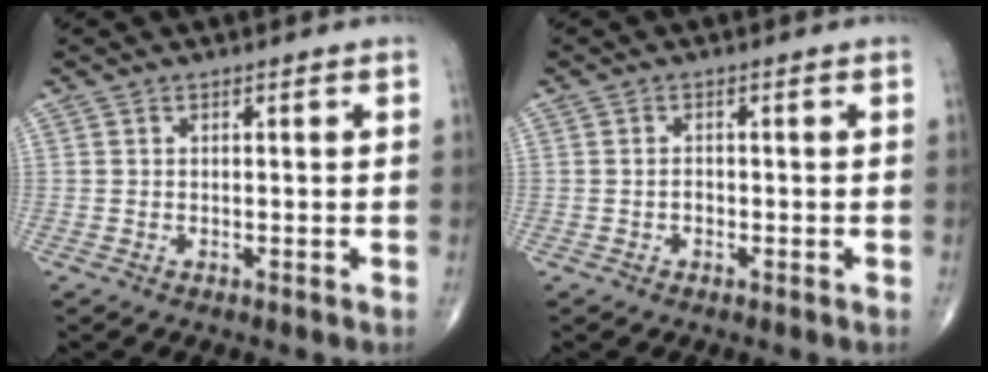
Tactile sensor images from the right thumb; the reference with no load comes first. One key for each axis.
{"total": 1.1, "fx": -0.5, "fy": 0.9, "fz": 0.5, "tx": -0.003, "ty": 0.005, "tz": -0.010}